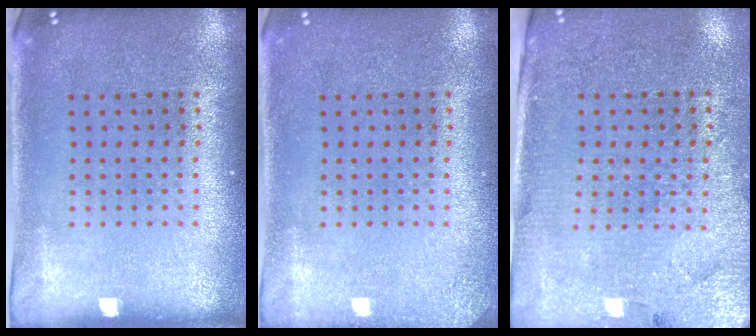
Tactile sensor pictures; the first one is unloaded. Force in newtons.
{"total": 1.4, "press": 1.4, "slide": 0.1}
{"total": 3.1, "press": 2.9, "slide": 1.0}